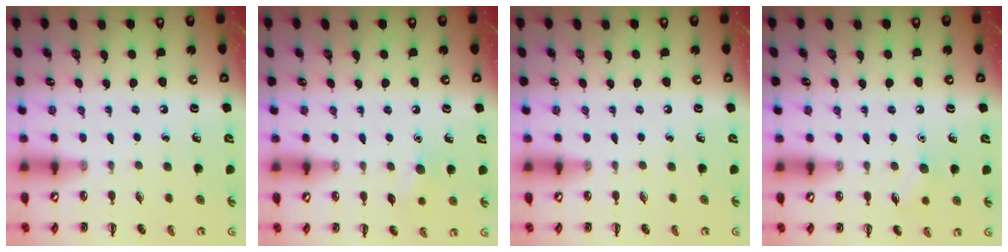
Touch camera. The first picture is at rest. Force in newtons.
{"total": 7.2, "press": 6.9, "slide": 2.1}
{"total": 0.0}
{"total": 6.7, "press": 6.5, "slide": 1.7}